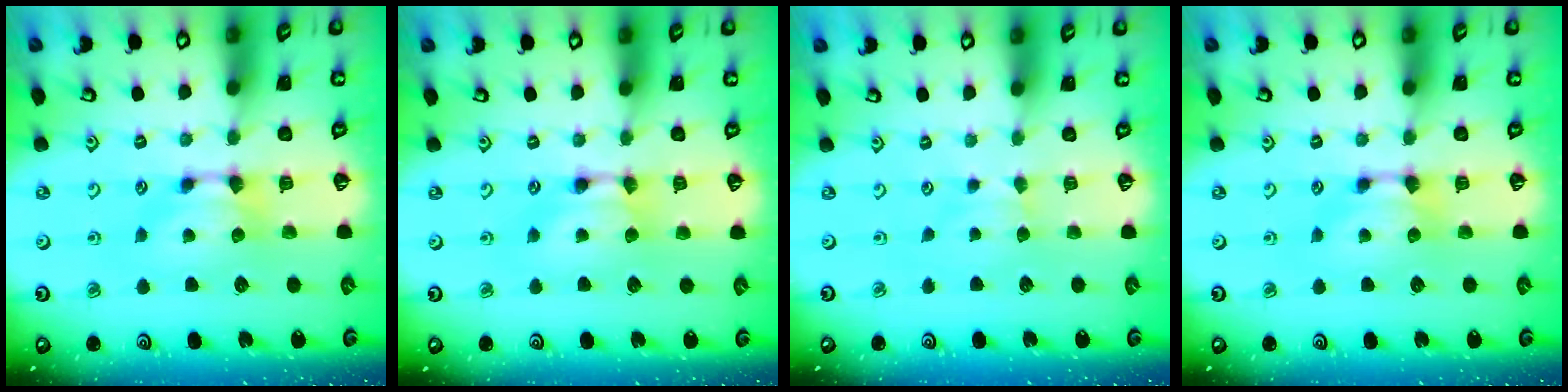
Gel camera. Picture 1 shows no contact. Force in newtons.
{"total": 1.7, "press": 1.7, "slide": 0.2}
{"total": 2.7, "press": 2.6, "slide": 0.4}
{"total": 0.0}